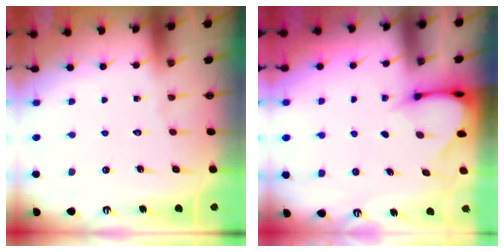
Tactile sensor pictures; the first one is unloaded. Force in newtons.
{"total": 3.8, "press": 3.8, "slide": 0.3}